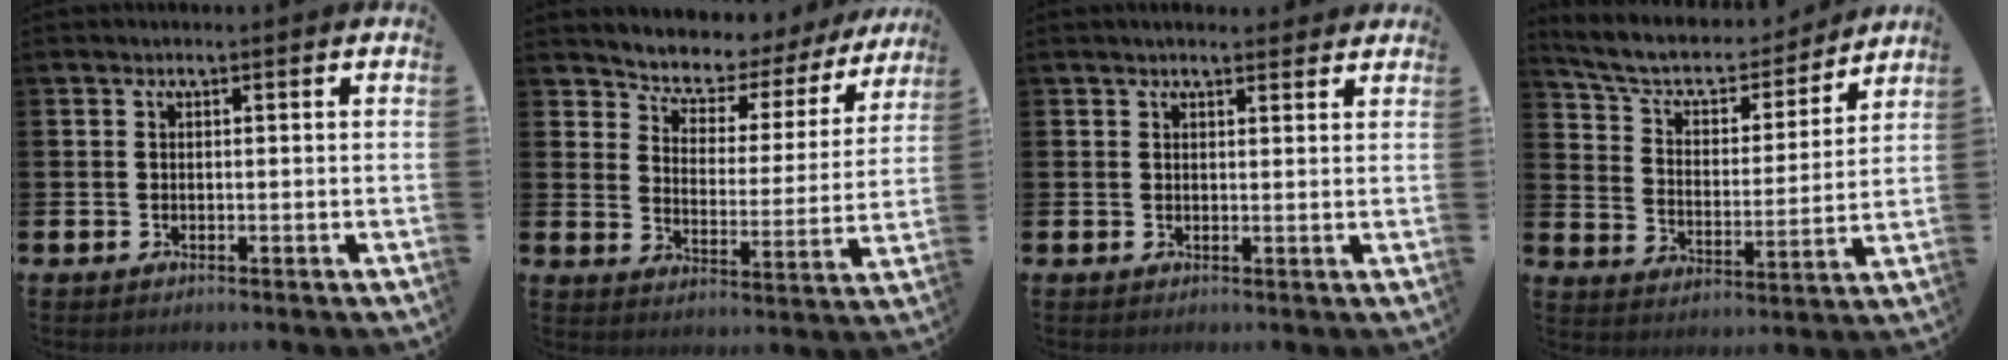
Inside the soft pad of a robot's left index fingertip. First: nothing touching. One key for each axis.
{"total": 5.5, "fx": 5.2, "fy": 1.9, "fz": 0.4, "tx": -0.042, "ty": -0.045, "tz": 0.084}
{"total": 2.1, "fx": 2.0, "fy": 0.5, "fz": 0.3, "tx": -0.003, "ty": -0.005, "tz": 0.036}
{"total": 8.0, "fx": 7.2, "fy": 2.7, "fz": 2.4, "tx": -0.077, "ty": -0.051, "tz": 0.121}